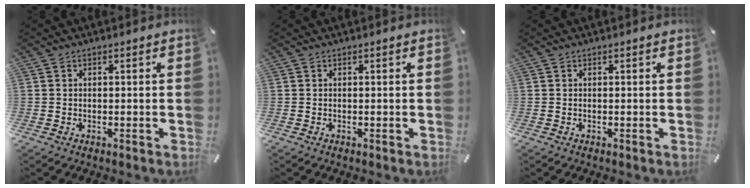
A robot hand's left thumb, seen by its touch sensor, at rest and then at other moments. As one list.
[{"total": 0.0}, {"total": 0.0}]